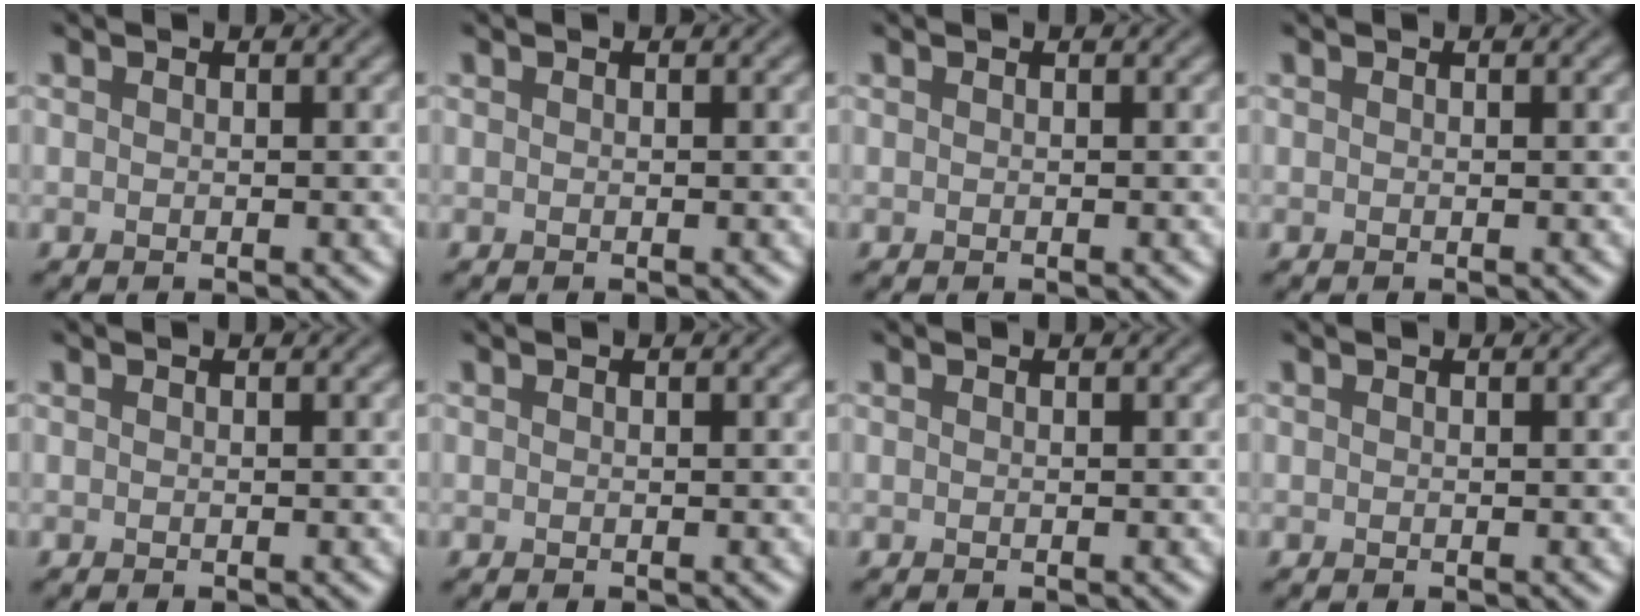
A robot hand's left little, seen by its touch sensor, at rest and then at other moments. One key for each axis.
{"total": 0.0}
{"total": 0.0}
{"total": 0.0}
{"total": 0.0}
{"total": 0.0}
{"total": 0.0}
{"total": 0.0}